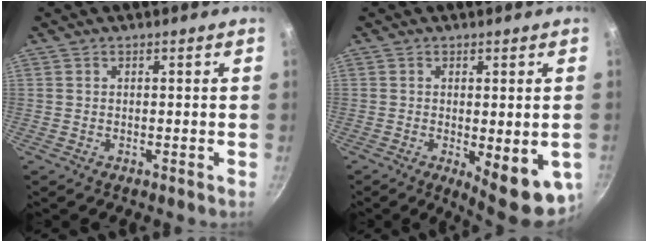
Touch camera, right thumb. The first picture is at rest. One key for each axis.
{"total": 10.8, "fx": -2.2, "fy": 3.3, "fz": 10.1, "tx": -0.108, "ty": -0.009, "tz": -0.018}